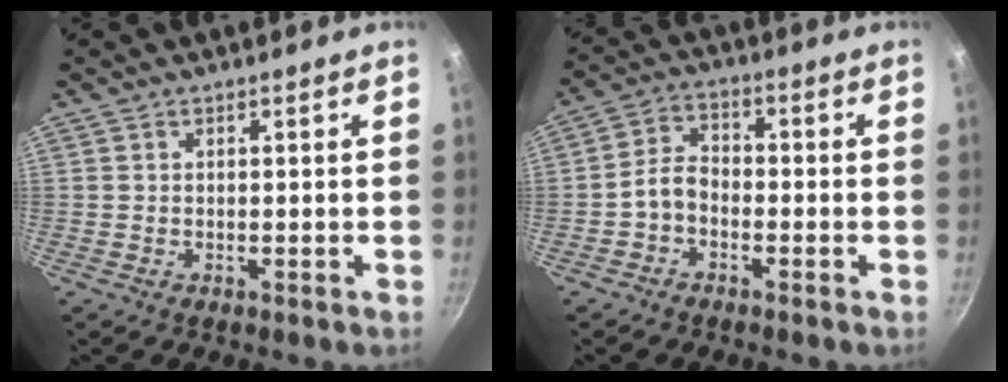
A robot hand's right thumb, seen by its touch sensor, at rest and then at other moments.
{"total": 4.9, "force": [-2.0, 3.3, 3.0], "torque": [-0.050, 0.032, -0.048]}